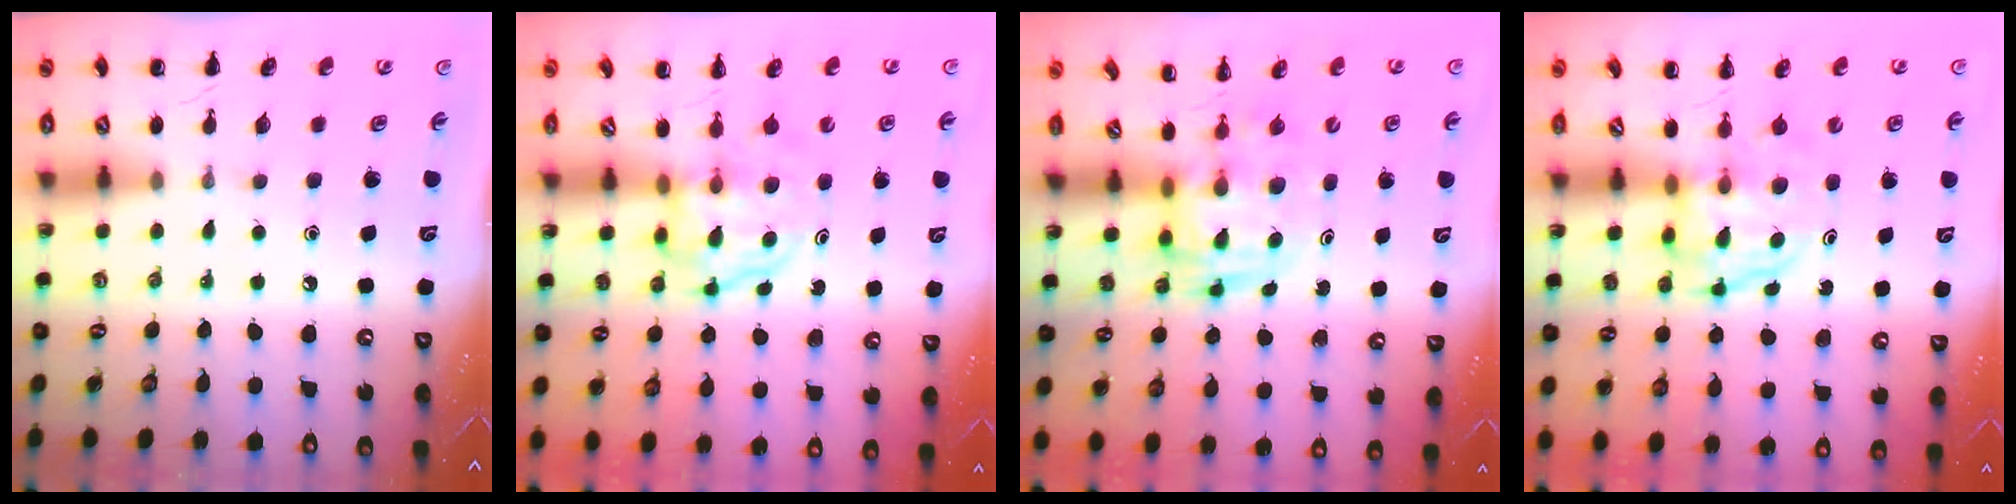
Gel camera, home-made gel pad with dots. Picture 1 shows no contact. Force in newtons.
{"total": 3.7, "press": 3.7, "slide": 0.2}
{"total": 2.9, "press": 2.9, "slide": 0.5}
{"total": 3.9, "press": 3.9, "slide": 0.3}